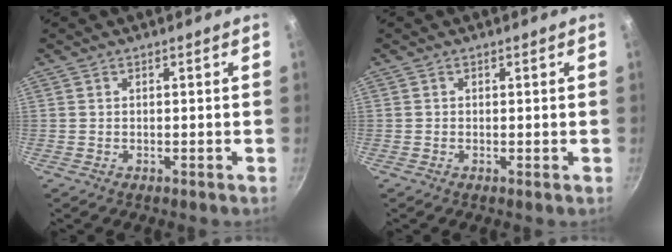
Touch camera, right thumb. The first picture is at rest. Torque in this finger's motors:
{"motor_torque": [0.30, 0.24, 0.36, -0.16, 0.00]}